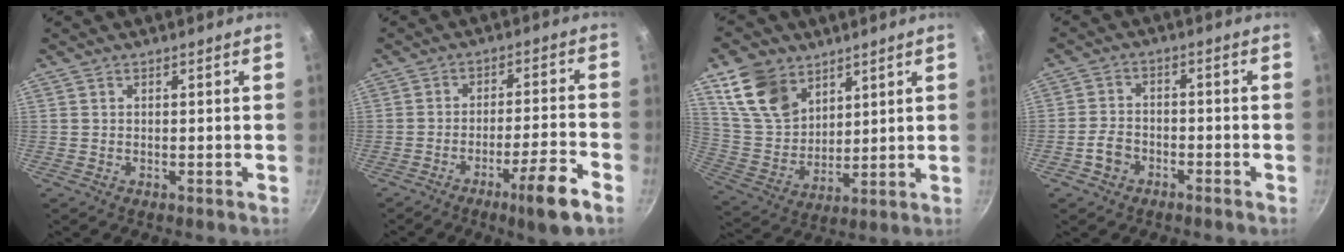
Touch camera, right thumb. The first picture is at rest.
{"total": 9.2, "force": [-5.3, 0.7, 7.5], "torque": [-0.119, 0.034, -0.079]}
{"total": 14.1, "force": [8.1, 9.4, 6.6], "torque": [-0.097, -0.032, 0.170]}
{"total": 4.4, "force": [-2.6, 3.0, 1.9], "torque": [-0.028, 0.032, -0.047]}